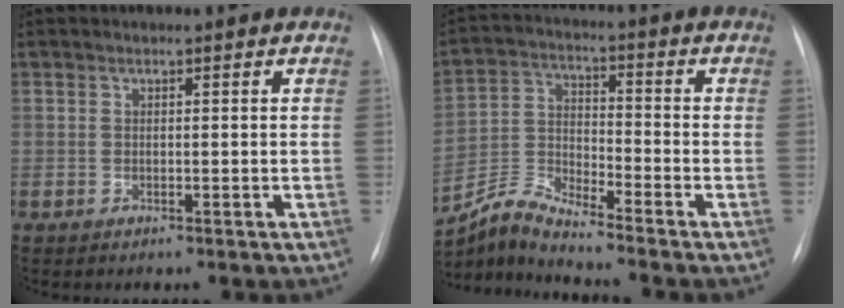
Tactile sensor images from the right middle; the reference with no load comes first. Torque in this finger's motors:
{"motor_torque": [-0.21, -0.10, -0.04, 0.00]}